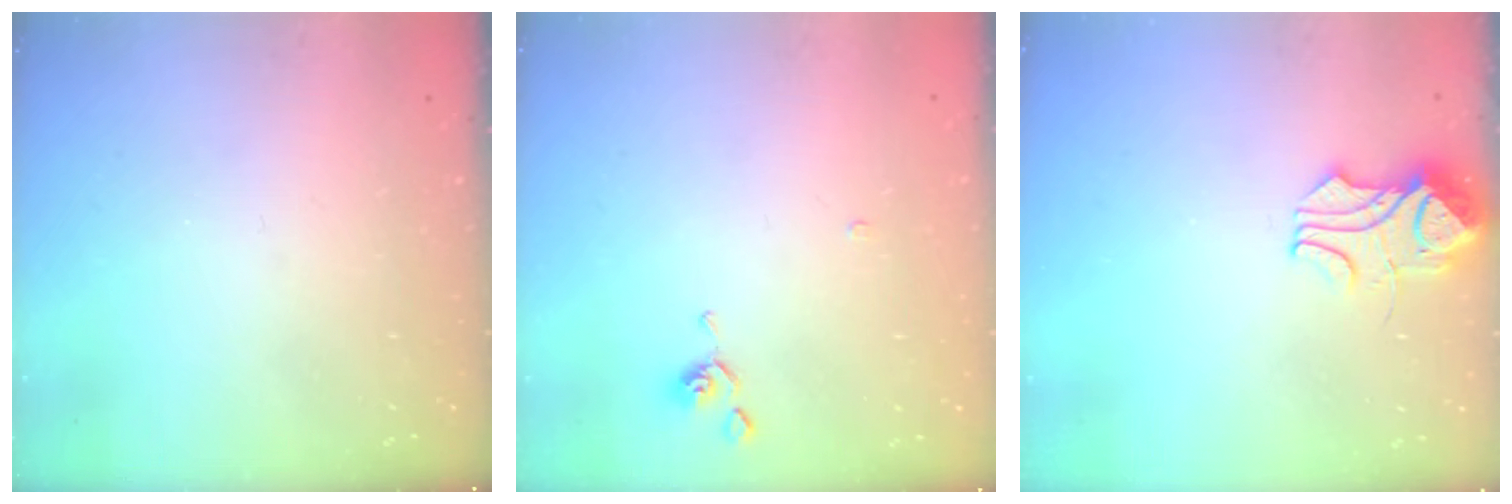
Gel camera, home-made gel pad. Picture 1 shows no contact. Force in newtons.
{"total": 0.9, "press": 0.9, "slide": 0.3}
{"total": 4.1, "press": 4.0, "slide": 0.7}